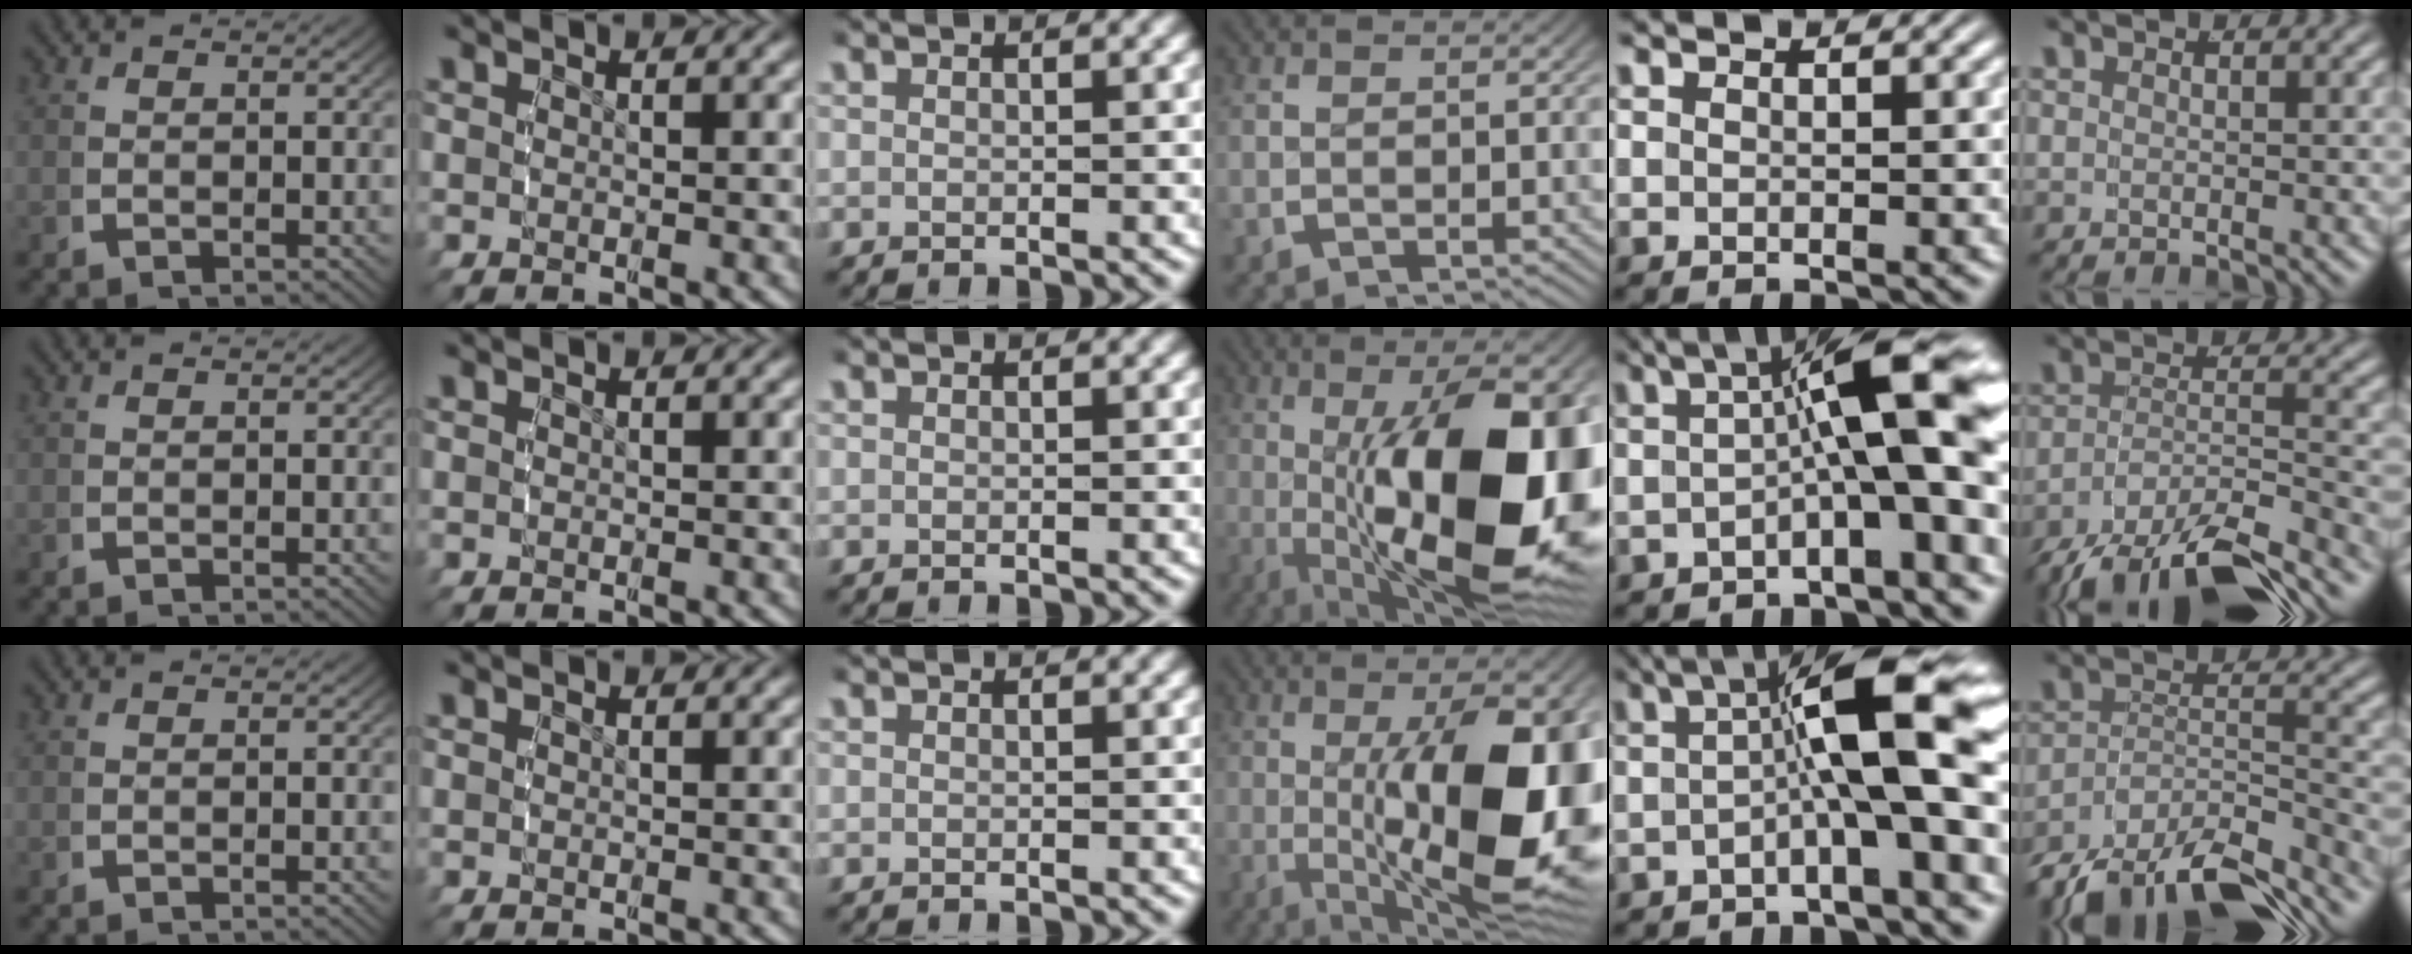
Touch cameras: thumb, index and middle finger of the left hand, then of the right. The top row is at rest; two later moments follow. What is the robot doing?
{"motion": "grasp_and_lifting", "object": "bottle cap"}